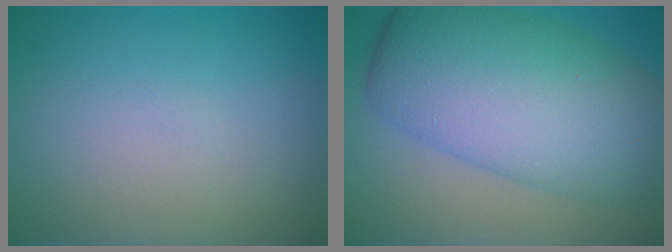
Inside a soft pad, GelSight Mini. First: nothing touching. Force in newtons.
{"total": 11.2, "press": 11.2, "slide": 0.3}